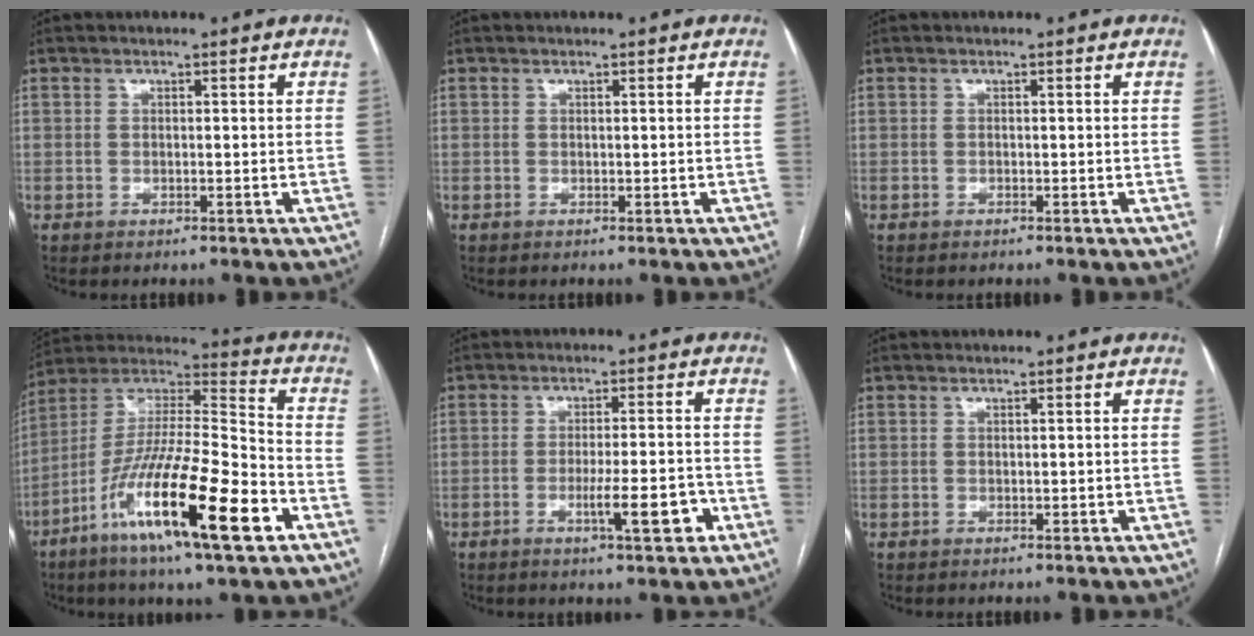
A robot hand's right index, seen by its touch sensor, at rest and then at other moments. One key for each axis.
{"total": 0.0}
{"total": 0.0}
{"total": 22.5, "fx": -10.3, "fy": 2.3, "fz": 19.8, "tx": -0.367, "ty": -0.038, "tz": -0.184}
{"total": 6.7, "fx": -2.9, "fy": 0.7, "fz": 6.0, "tx": -0.095, "ty": -0.003, "tz": -0.042}
{"total": 0.0}